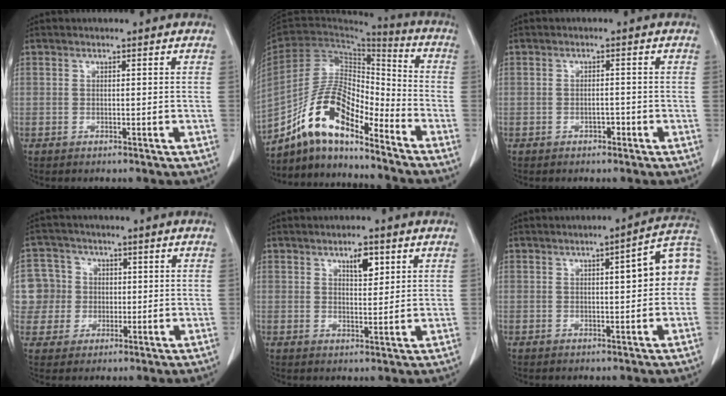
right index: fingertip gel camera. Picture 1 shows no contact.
{"total": 12.7, "force": [-9.3, 3.6, 7.8], "torque": [-0.152, 0.027, -0.168]}
{"total": 1.2, "force": [-0.7, 0.7, 0.7], "torque": [-0.012, 0.003, -0.006]}
{"total": 8.2, "force": [0.8, 8.1, 0.6], "torque": [-0.021, 0.032, 0.027]}
{"total": 3.7, "force": [2.0, 1.3, 2.8], "torque": [-0.046, -0.003, 0.035]}
{"total": 8.3, "force": [0.9, 1.4, 8.2], "torque": [-0.107, 0.029, 0.007]}